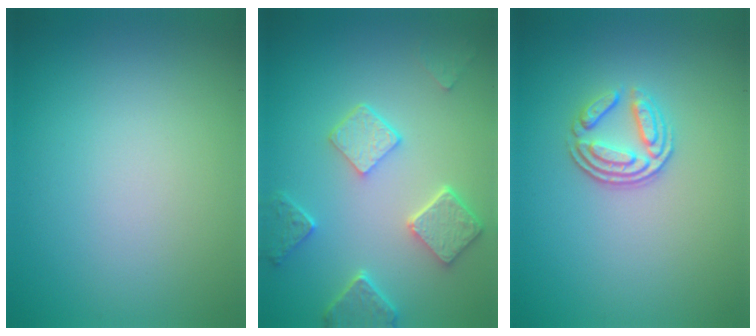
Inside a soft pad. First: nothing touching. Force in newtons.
{"total": 4.7, "press": 3.7, "slide": 2.9}
{"total": 3.4, "press": 2.5, "slide": 2.3}